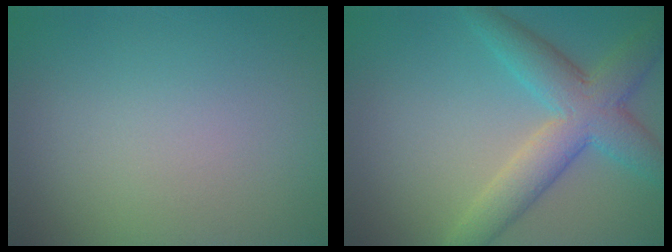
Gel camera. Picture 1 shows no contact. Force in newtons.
{"total": 6.0, "press": 6.0, "slide": 0.3}